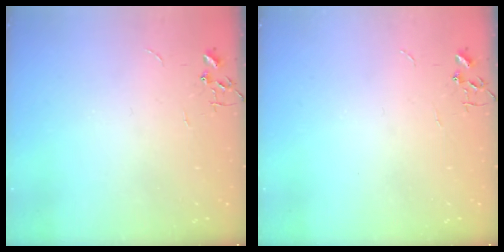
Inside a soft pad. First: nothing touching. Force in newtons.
{"total": 0.0}